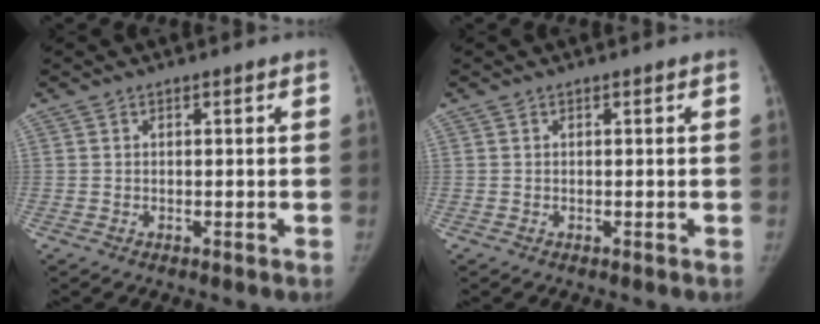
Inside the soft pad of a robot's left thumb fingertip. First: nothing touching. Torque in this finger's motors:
{"motor_torque": [0.00, 0.00, 0.30, -0.07, 0.00]}